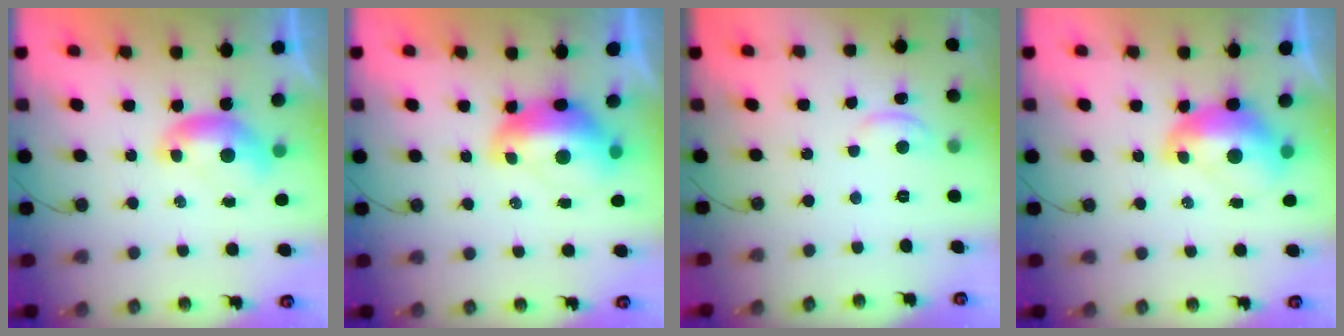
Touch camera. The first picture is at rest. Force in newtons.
{"total": 3.0, "press": 2.9, "slide": 0.7}
{"total": 1.2, "press": 1.1, "slide": 0.5}
{"total": 2.8, "press": 2.7, "slide": 0.7}